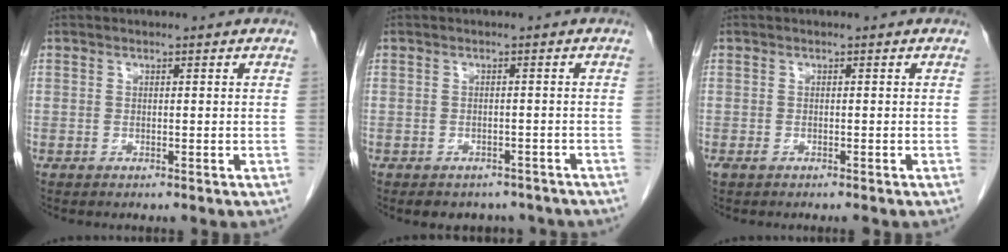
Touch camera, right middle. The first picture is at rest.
{"total": 6.6, "force": [-5.6, 3.2, 1.4], "torque": [-0.007, 0.007, -0.060]}
{"total": 0.9, "force": [-0.7, 0.3, 0.6], "torque": [-0.012, -0.002, -0.009]}